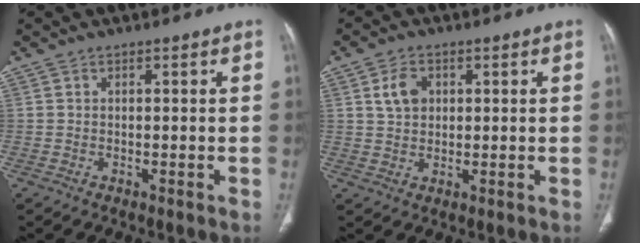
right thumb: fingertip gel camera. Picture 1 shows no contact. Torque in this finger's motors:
{"motor_torque": [-0.46, 0.45, 0.51, 0.15, 0.02]}